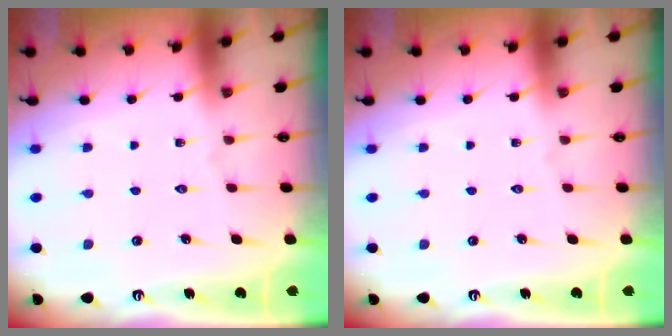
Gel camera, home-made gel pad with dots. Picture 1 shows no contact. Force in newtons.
{"total": 0.0}